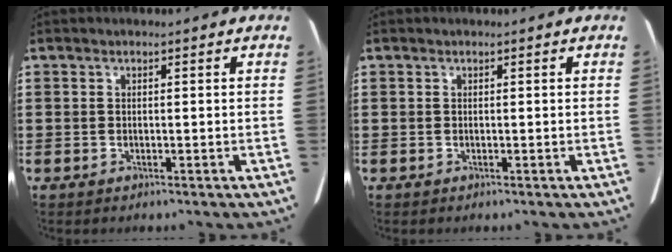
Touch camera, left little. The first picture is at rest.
{"total": 0.0}